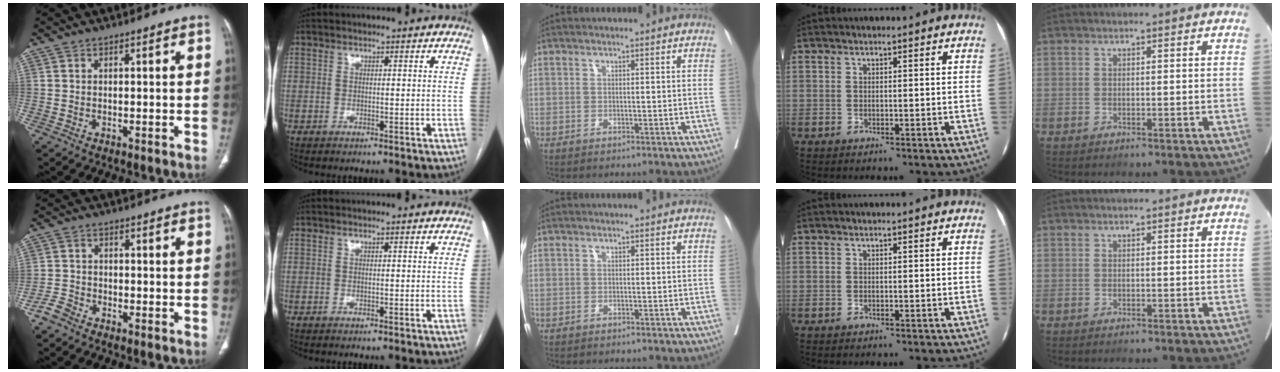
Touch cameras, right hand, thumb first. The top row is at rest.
{"thumb": {"total": 2.5, "force": [-2.2, 1.0, 0.5], "torque": [-0.010, 0.000, -0.051]}}